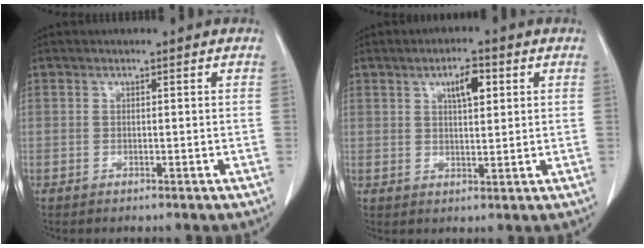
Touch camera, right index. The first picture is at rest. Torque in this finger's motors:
{"motor_torque": [0.34, 0.30, 0.06, 0.05]}